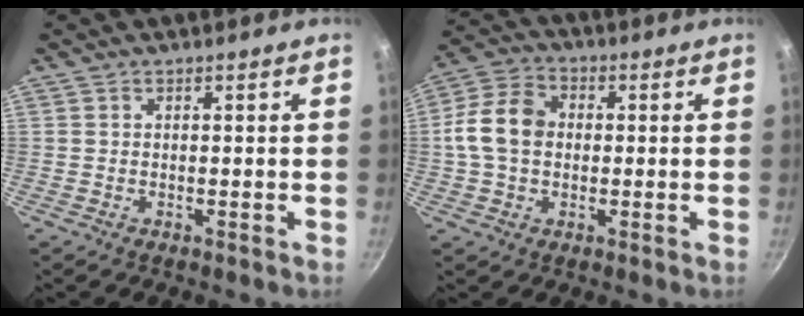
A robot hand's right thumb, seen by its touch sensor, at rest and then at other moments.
{"total": 10.3, "force": [0.2, 7.7, 6.8], "torque": [-0.113, 0.023, -0.011]}